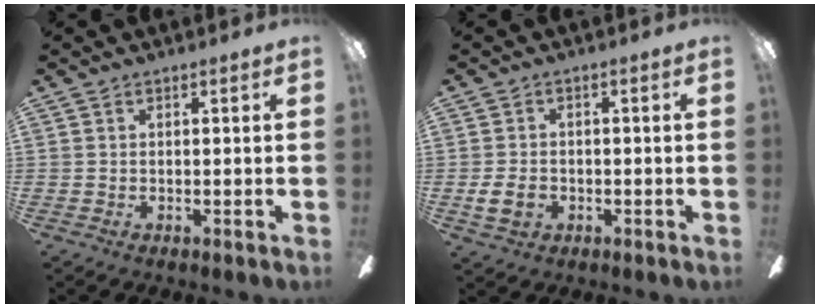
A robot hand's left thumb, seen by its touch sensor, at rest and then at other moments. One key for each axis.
{"total": 5.3, "fx": -1.4, "fy": 4.0, "fz": 3.2, "tx": -0.057, "ty": 0.004, "tz": -0.024}